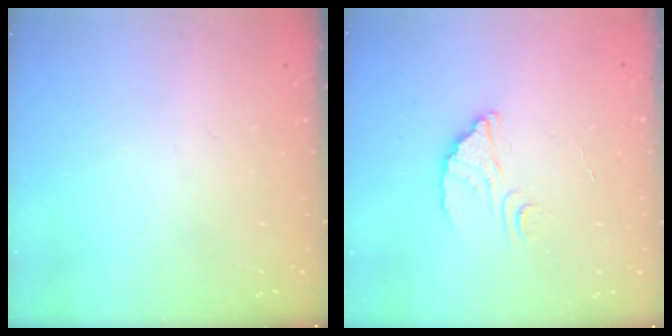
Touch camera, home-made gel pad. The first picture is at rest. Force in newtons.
{"total": 2.3, "press": 2.3, "slide": 0.1}